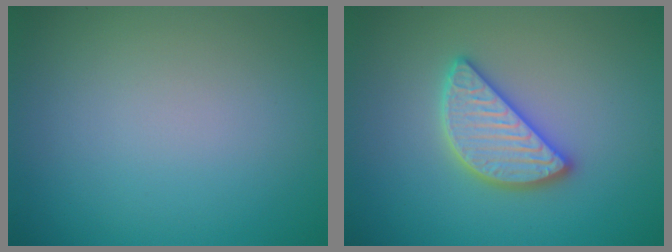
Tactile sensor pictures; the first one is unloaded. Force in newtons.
{"total": 4.5, "press": 4.5, "slide": 0.3}